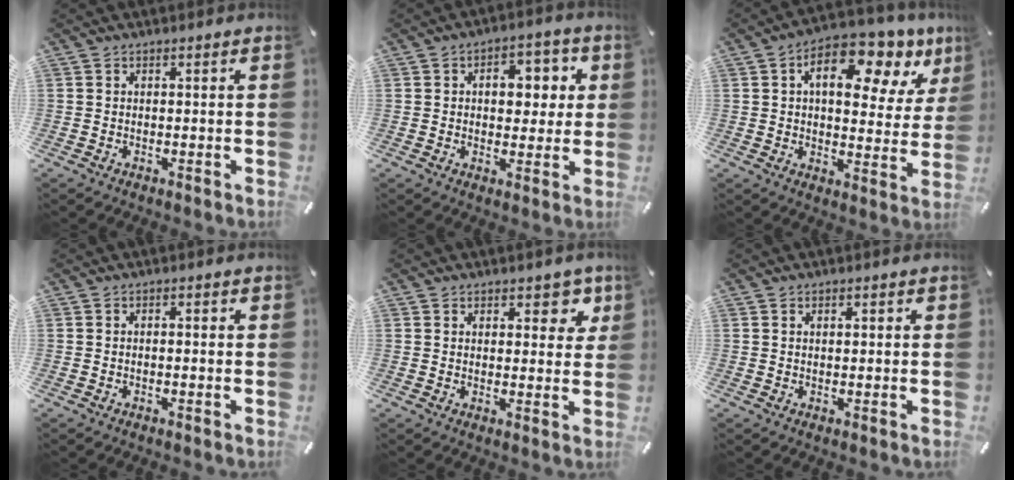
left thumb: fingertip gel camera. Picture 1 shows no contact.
{"total": 8.9, "force": [1.7, 6.1, 6.3], "torque": [-0.069, -0.005, 0.017]}
{"total": 15.0, "force": [7.5, 8.0, 10.1], "torque": [-0.135, -0.040, 0.119]}
{"total": 0.8, "force": [-0.4, 0.2, 0.7], "torque": [-0.013, -0.001, -0.006]}
{"total": 5.8, "force": [3.3, 3.4, 3.4], "torque": [-0.020, -0.017, 0.049]}
{"total": 1.1, "force": [0.4, 0.5, 0.9], "torque": [-0.018, 0.004, 0.005]}